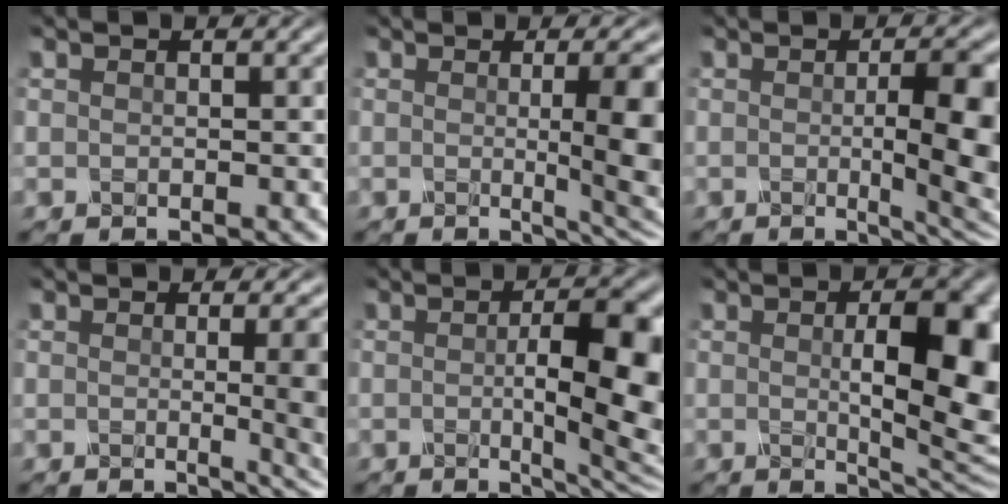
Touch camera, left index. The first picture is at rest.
{"total": 6.4, "force": [0.0, 1.3, 6.3], "torque": [-0.074, -0.007, -0.001]}
{"total": 7.0, "force": [-0.4, 1.5, 6.8], "torque": [-0.095, -0.006, -0.004]}
{"total": 5.3, "force": [-0.1, 1.7, 5.0], "torque": [-0.041, -0.011, 0.003]}
{"total": 9.3, "force": [-0.4, 2.8, 8.8], "torque": [-0.130, -0.004, -0.004]}
{"total": 9.2, "force": [0.8, 3.3, 8.6], "torque": [-0.124, -0.005, 0.017]}